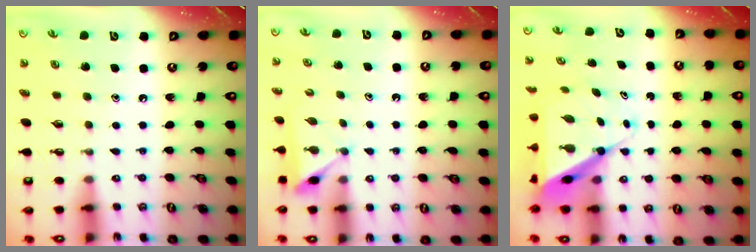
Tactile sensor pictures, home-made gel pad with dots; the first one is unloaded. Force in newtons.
{"total": 4.1, "press": 4.0, "slide": 0.5}
{"total": 9.3, "press": 9.3, "slide": 0.8}